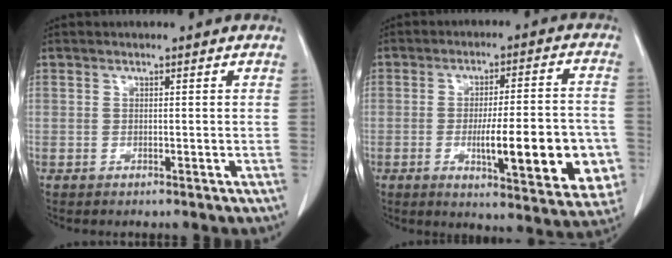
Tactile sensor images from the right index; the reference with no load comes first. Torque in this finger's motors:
{"motor_torque": [1.83, -0.31, 0.55, 0.18]}